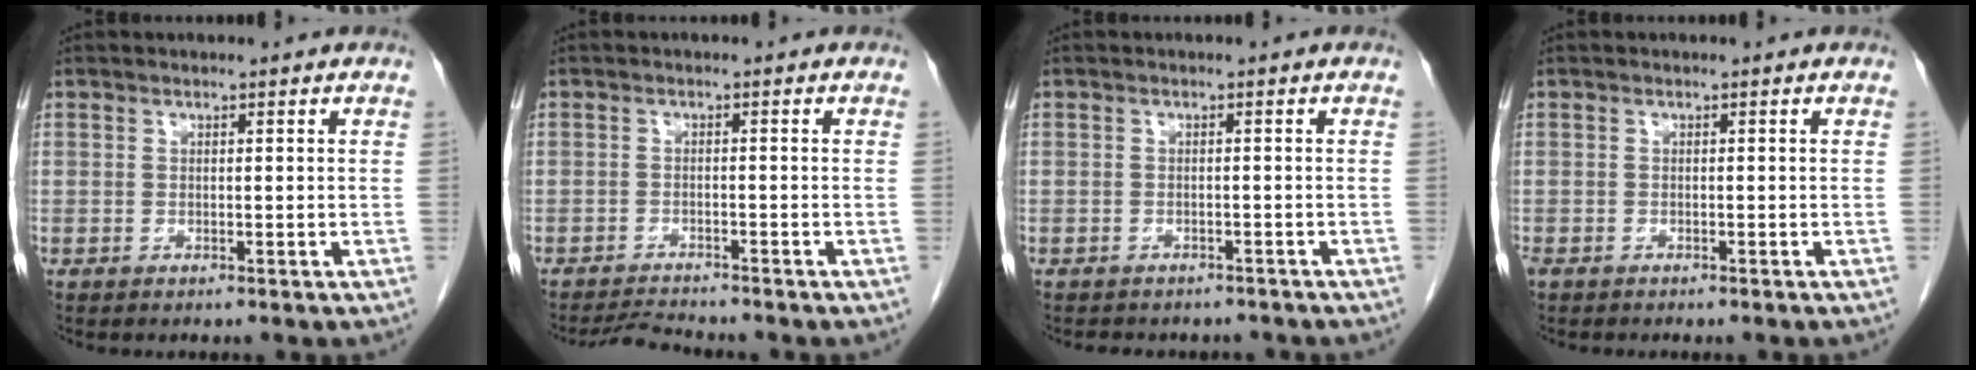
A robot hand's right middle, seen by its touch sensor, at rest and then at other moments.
{"total": 3.3, "force": [-3.3, -0.4, 0.4], "torque": [-0.013, -0.020, -0.057]}
{"total": 6.7, "force": [-6.0, 2.9, 0.5], "torque": [-0.007, 0.011, -0.066]}
{"total": 1.3, "force": [-1.1, 0.5, 0.5], "torque": [-0.014, -0.002, -0.015]}